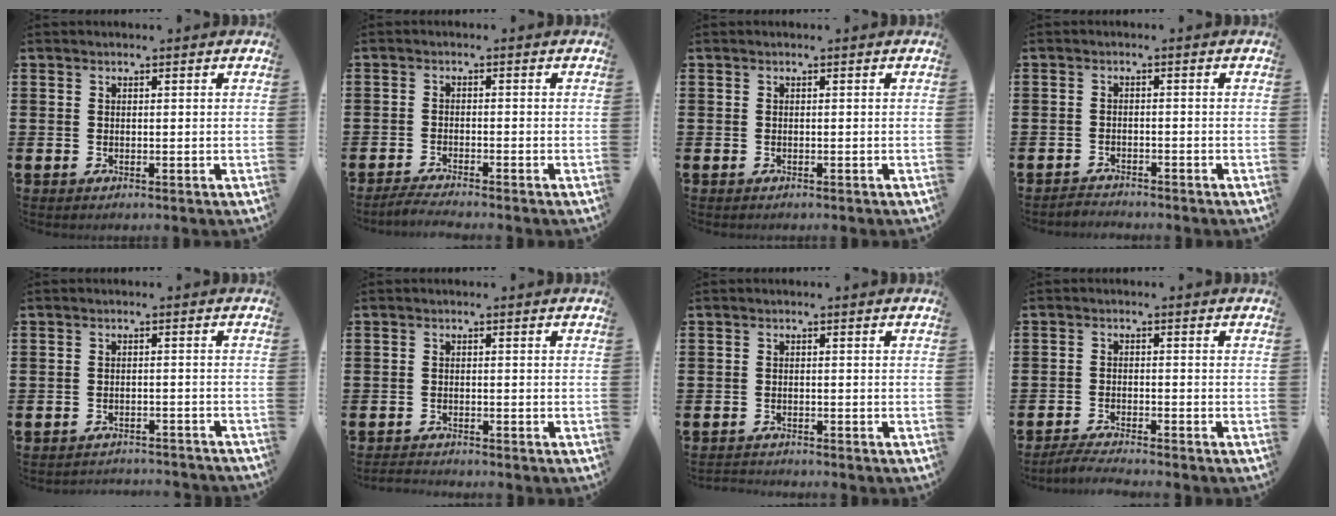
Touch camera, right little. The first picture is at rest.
{"total": 1.8, "force": [-1.6, -0.2, 0.7], "torque": [-0.010, 0.005, -0.032]}
{"total": 0.0}
{"total": 1.5, "force": [-1.5, 0.0, -0.2], "torque": [-0.002, 0.005, -0.033]}
{"total": 1.8, "force": [-1.8, -0.1, -0.1], "torque": [-0.003, 0.005, -0.039]}
{"total": 1.2, "force": [-1.2, 0.0, 0.0], "torque": [-0.004, 0.000, -0.024]}
{"total": 1.0, "force": [-1.0, 0.0, -0.1], "torque": [-0.002, 0.001, -0.021]}
{"total": 2.4, "force": [-2.3, -0.2, 0.5], "torque": [-0.008, 0.005, -0.046]}